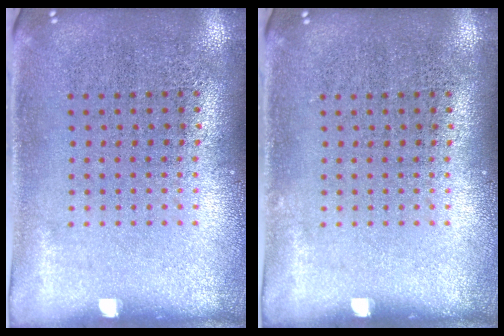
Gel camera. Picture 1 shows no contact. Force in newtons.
{"total": 0.0}